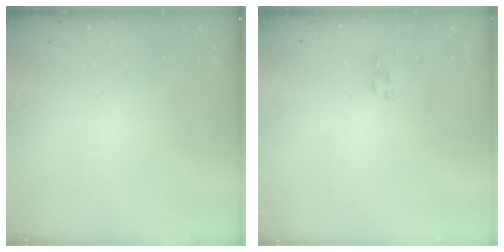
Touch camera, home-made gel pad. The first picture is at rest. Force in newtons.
{"total": 1.3, "press": 1.2, "slide": 0.5}